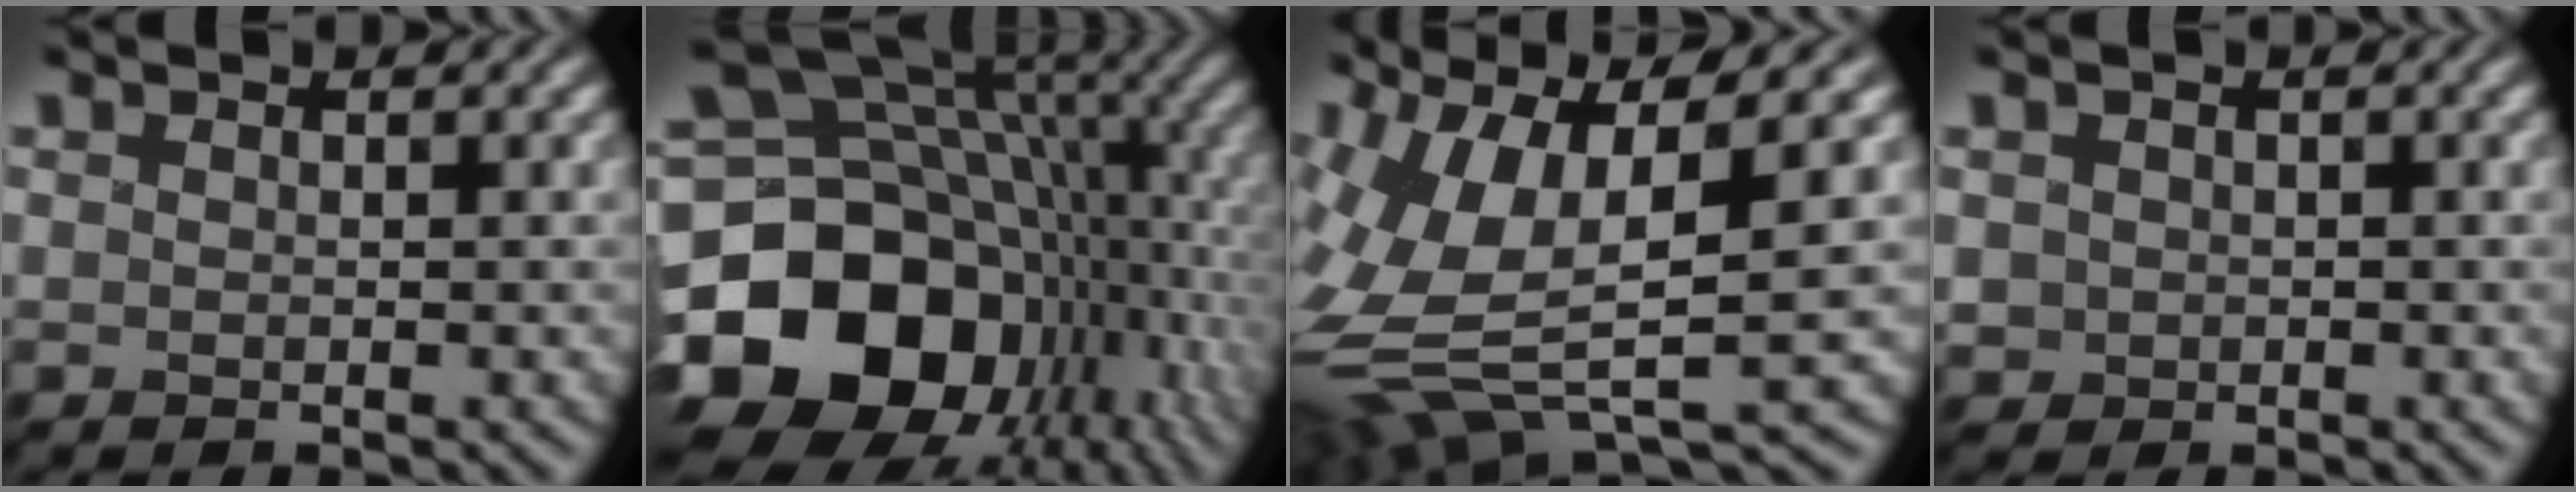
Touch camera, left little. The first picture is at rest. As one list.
[{"total": 20.1, "force": [-5.9, 14.6, 12.4], "torque": [-0.253, -0.010, -0.099]}, {"total": 11.2, "force": [0.8, 4.4, 10.2], "torque": [-0.225, -0.009, 0.018]}, {"total": 1.2, "force": [0.1, 1.1, 0.1], "torque": [-0.006, -0.004, 0.003]}]